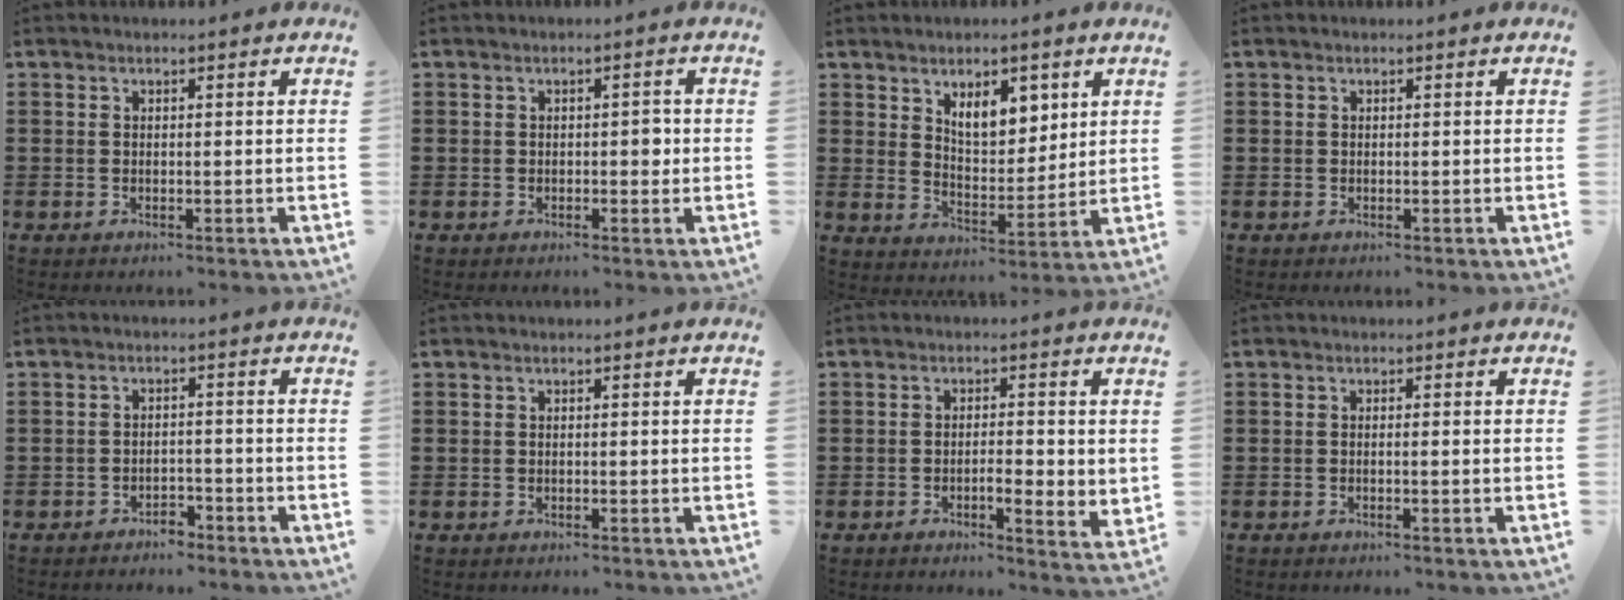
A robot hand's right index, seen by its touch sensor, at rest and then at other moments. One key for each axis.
{"total": 2.1, "fx": 0.0, "fy": 1.1, "fz": 1.7, "tx": -0.017, "ty": -0.002, "tz": -0.005}
{"total": 6.8, "fx": 4.1, "fy": 3.5, "fz": 4.2, "tx": -0.073, "ty": -0.004, "tz": 0.070}
{"total": 0.0}
{"total": 2.5, "fx": -2.4, "fy": 0.5, "fz": 0.0, "tx": -0.009, "ty": 0.000, "tz": -0.052}
{"total": 0.0}
{"total": 3.0, "fx": -0.5, "fy": 0.8, "fz": 2.9, "tx": -0.053, "ty": 0.001, "tz": -0.011}
{"total": 0.8, "fx": -0.4, "fy": -0.2, "fz": 0.7, "tx": -0.011, "ty": -0.005, "tz": -0.008}